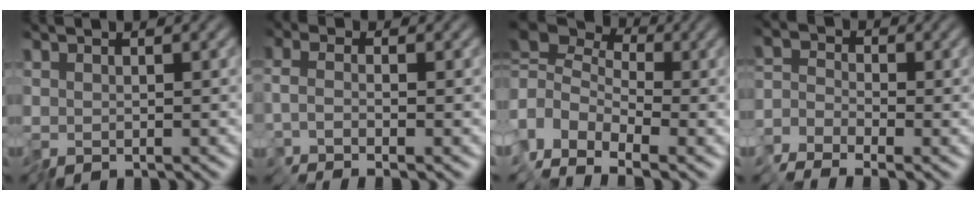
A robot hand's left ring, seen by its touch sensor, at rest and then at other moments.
{"total": 1.0, "force": [-0.6, 0.0, 0.9], "torque": [-0.023, 0.000, -0.018]}
{"total": 3.2, "force": [-0.9, 2.2, 2.2], "torque": [-0.044, 0.005, -0.040]}
{"total": 2.1, "force": [-2.0, 0.3, -0.2], "torque": [0.005, 0.003, -0.055]}